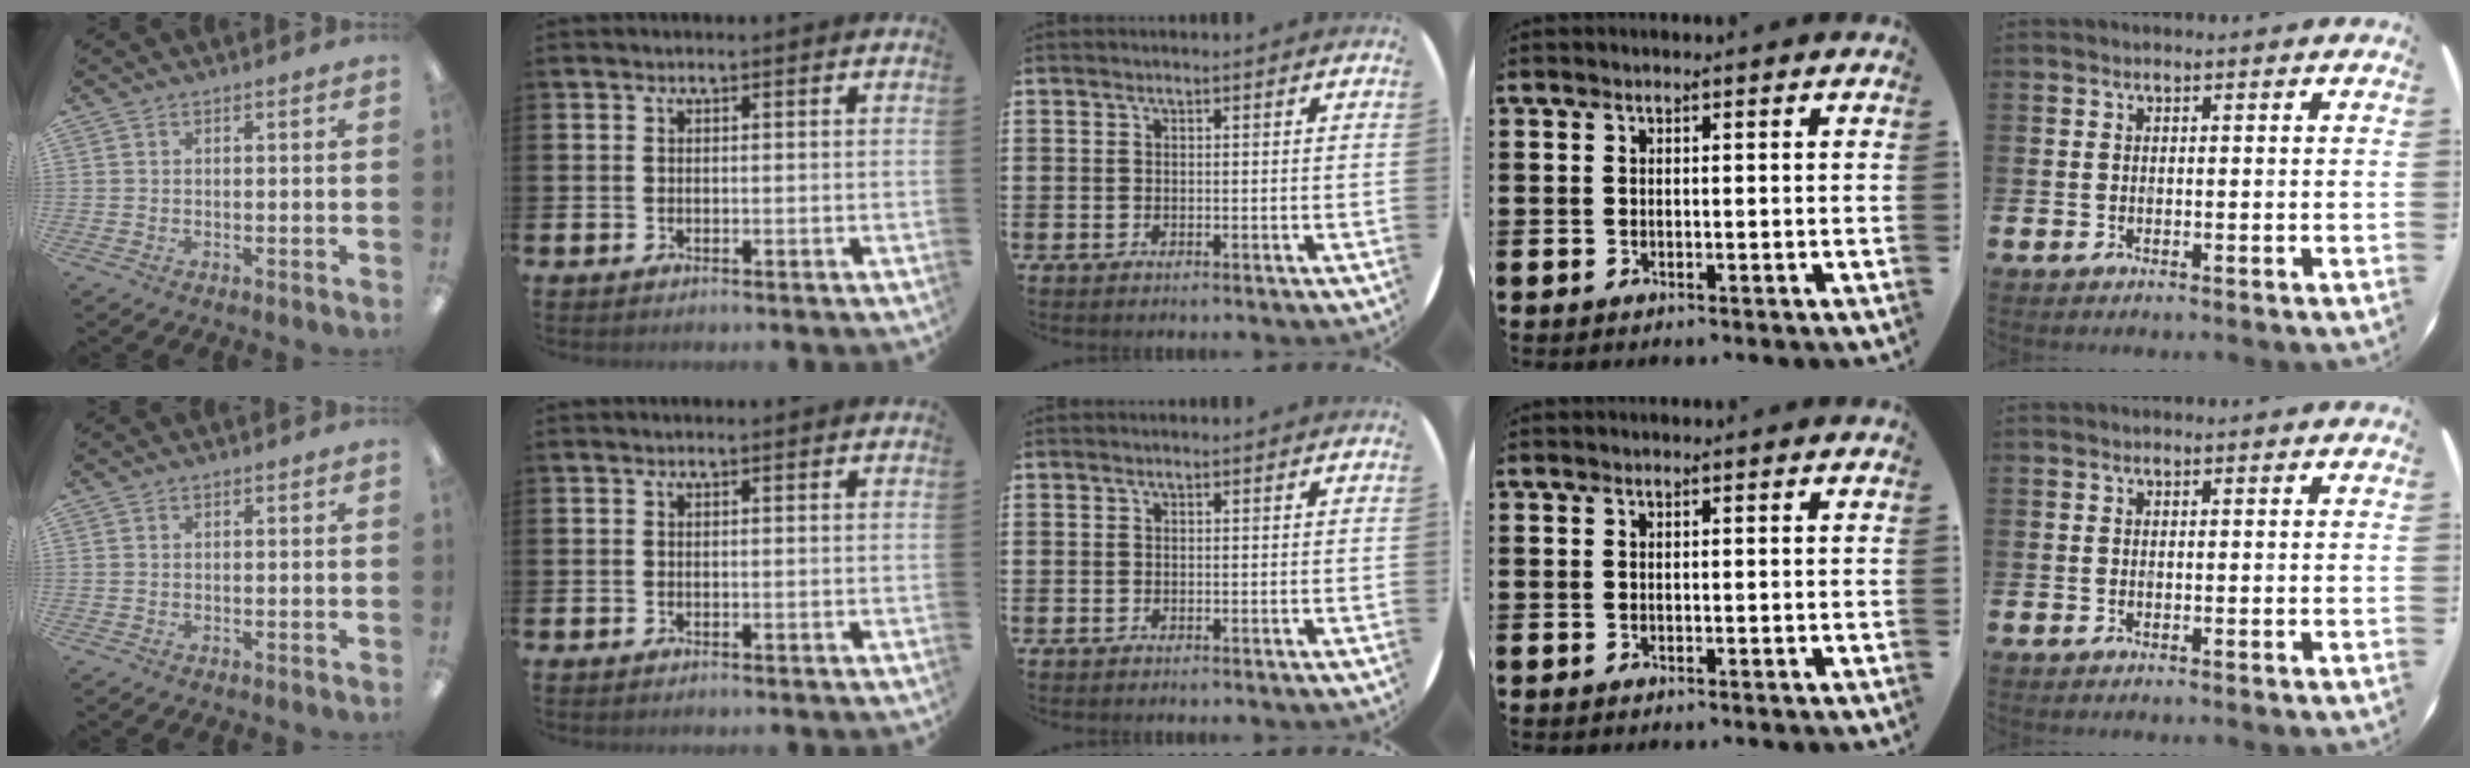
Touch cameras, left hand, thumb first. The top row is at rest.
{}